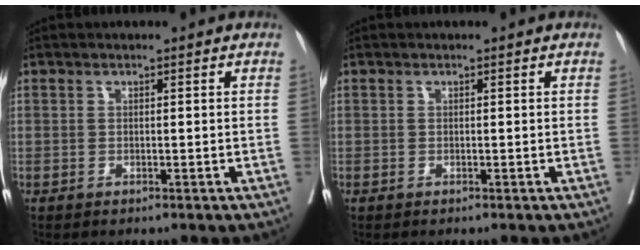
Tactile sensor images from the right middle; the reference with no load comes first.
{"total": 0.0}